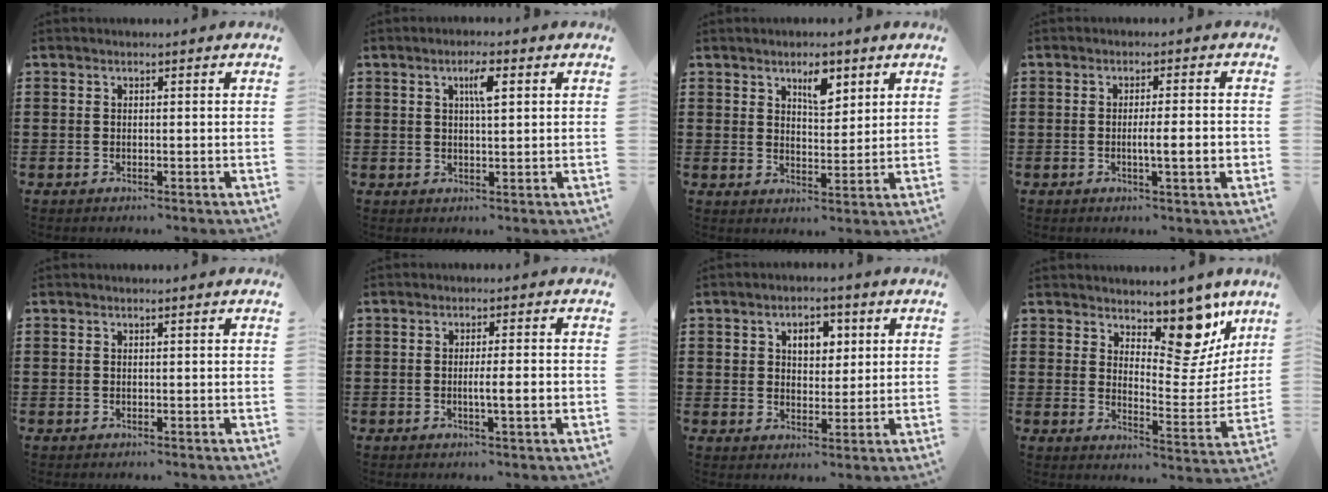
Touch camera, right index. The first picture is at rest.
{"total": 3.7, "force": [1.2, 0.8, 3.3], "torque": [-0.061, 0.007, 0.015]}
{"total": 4.9, "force": [2.9, 2.1, 3.3], "torque": [-0.049, -0.003, 0.046]}
{"total": 4.6, "force": [-0.8, 0.2, 4.6], "torque": [-0.077, -0.007, -0.015]}
{"total": 0.0}
{"total": 3.8, "force": [-0.7, 0.0, 3.7], "torque": [-0.063, -0.005, -0.015]}
{"total": 4.6, "force": [1.8, 3.2, 2.9], "torque": [-0.043, 0.007, 0.022]}
{"total": 11.6, "force": [8.2, 5.2, 6.3], "torque": [-0.087, -0.057, 0.143]}